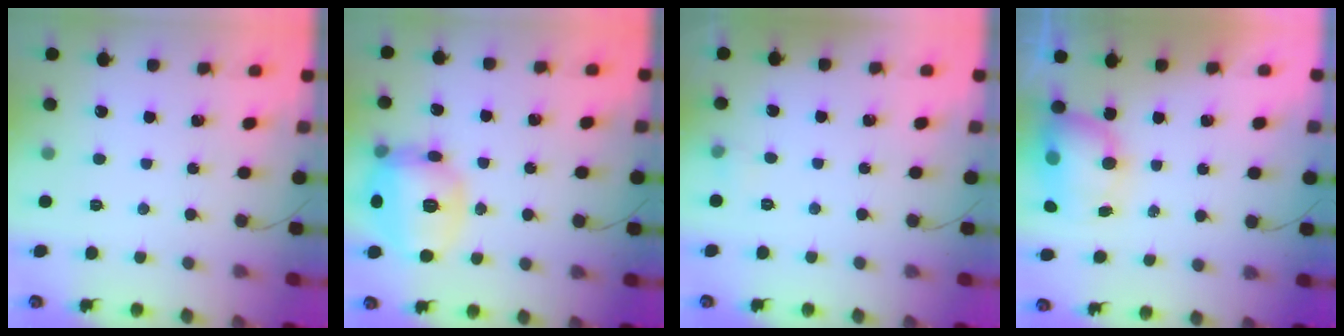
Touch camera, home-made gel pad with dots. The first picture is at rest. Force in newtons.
{"total": 17.7, "press": 17.6, "slide": 1.4}
{"total": 3.0, "press": 2.7, "slide": 1.3}
{"total": 8.1, "press": 8.0, "slide": 1.7}